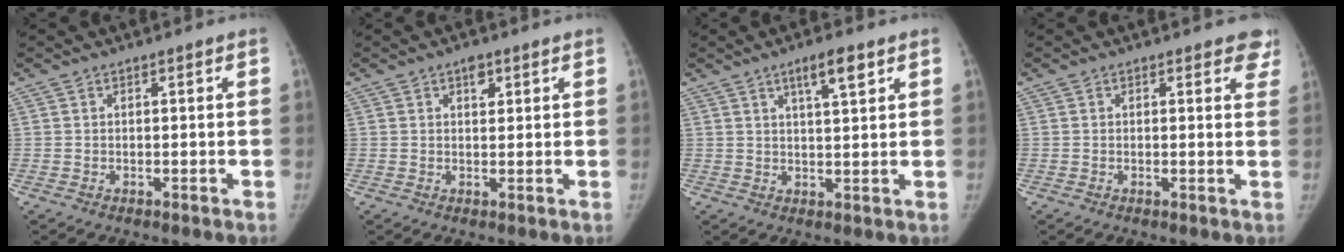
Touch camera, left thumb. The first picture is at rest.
{"total": 2.4, "force": [1.4, 1.3, 1.4], "torque": [-0.007, -0.004, 0.021]}
{"total": 5.5, "force": [3.1, 1.3, 4.3], "torque": [-0.062, -0.013, 0.052]}
{"total": 4.3, "force": [3.3, 1.9, 1.9], "torque": [0.014, -0.012, 0.025]}